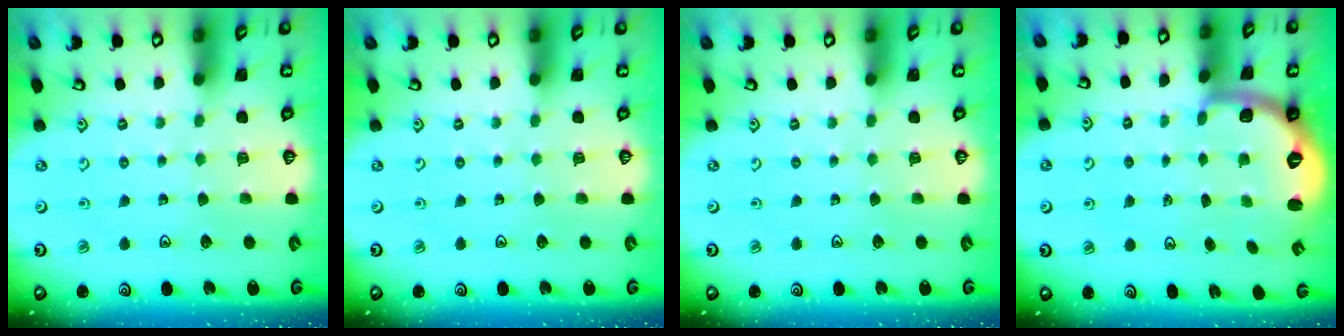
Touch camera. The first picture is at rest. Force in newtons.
{"total": 0.0}
{"total": 0.0}
{"total": 2.5, "press": 2.0, "slide": 1.6}